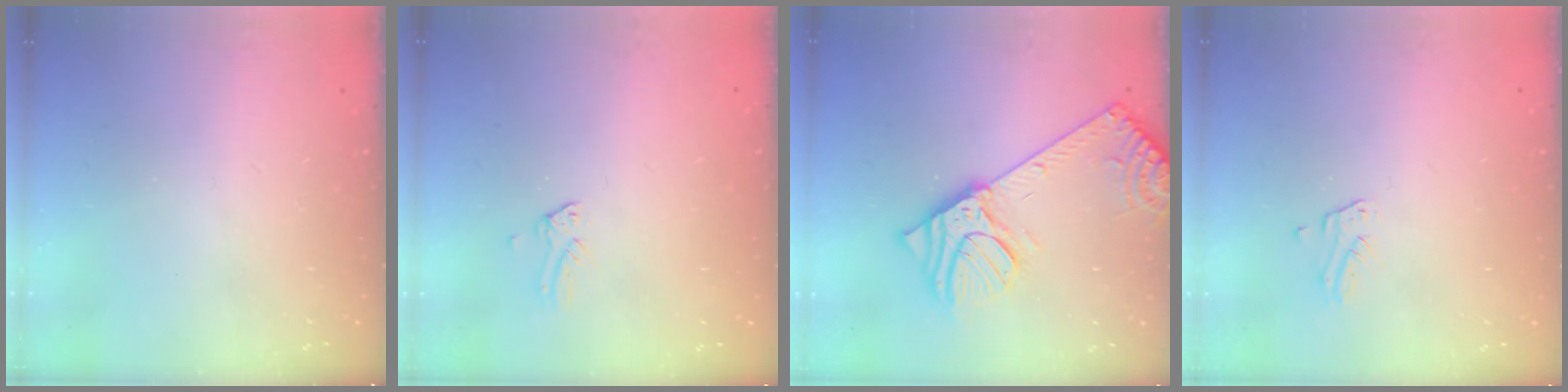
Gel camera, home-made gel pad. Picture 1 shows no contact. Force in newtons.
{"total": 0.0}
{"total": 18.3, "press": 17.9, "slide": 3.8}
{"total": 1.3, "press": 1.3, "slide": 0.1}